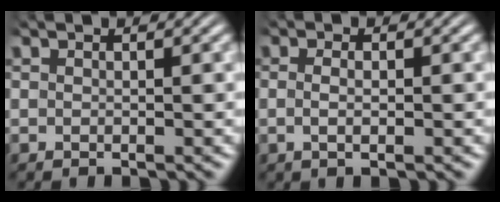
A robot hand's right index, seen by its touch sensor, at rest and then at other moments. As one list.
[{"total": 1.5, "force": [-0.4, 0.1, 1.5], "torque": [-0.031, -0.006, -0.005]}]